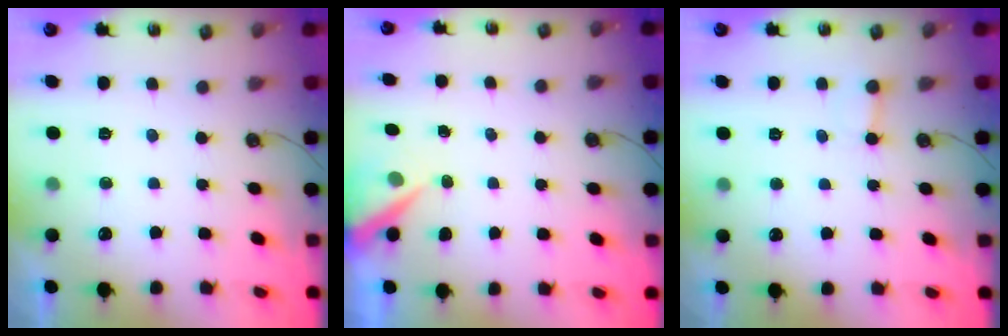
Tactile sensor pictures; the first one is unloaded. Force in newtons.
{"total": 4.8, "press": 4.7, "slide": 0.5}
{"total": 2.4, "press": 2.4, "slide": 0.1}